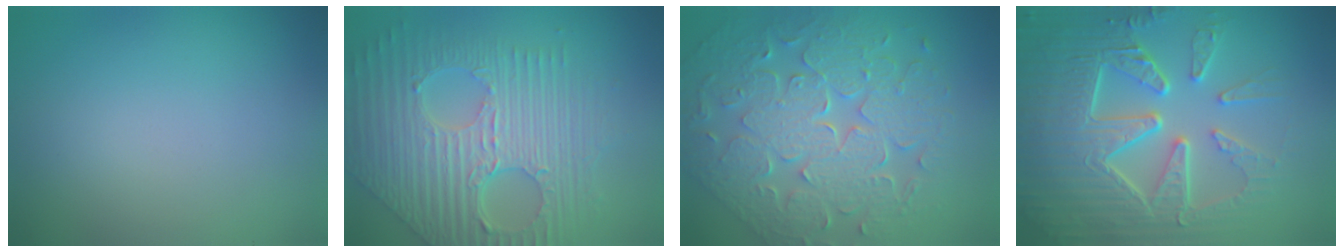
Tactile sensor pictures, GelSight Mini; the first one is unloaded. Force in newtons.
{"total": 9.8, "press": 6.7, "slide": 7.1}
{"total": 9.1, "press": 6.7, "slide": 6.2}
{"total": 10.0, "press": 6.7, "slide": 7.5}